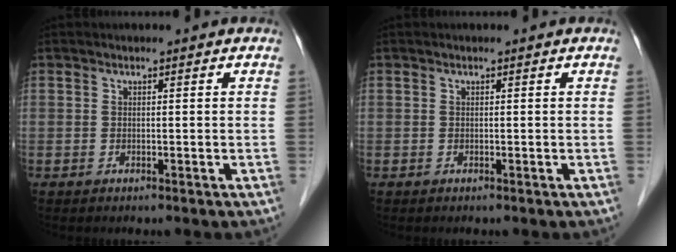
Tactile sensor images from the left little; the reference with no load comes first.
{"total": 0.0}